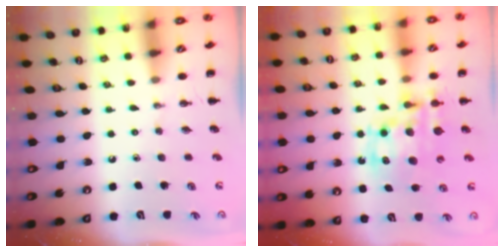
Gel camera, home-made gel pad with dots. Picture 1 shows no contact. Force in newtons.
{"total": 13.7, "press": 13.3, "slide": 3.0}